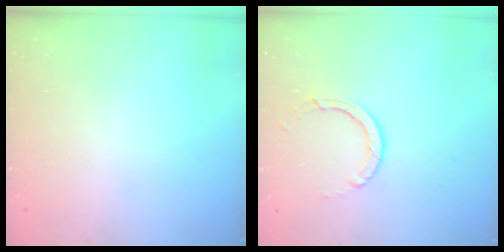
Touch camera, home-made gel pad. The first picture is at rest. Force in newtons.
{"total": 5.6, "press": 5.6, "slide": 0.2}